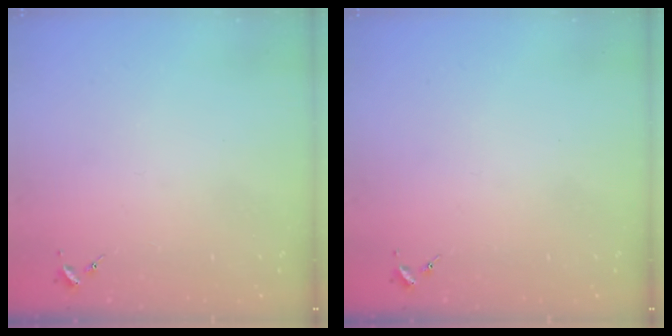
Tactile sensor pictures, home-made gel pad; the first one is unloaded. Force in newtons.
{"total": 0.0}